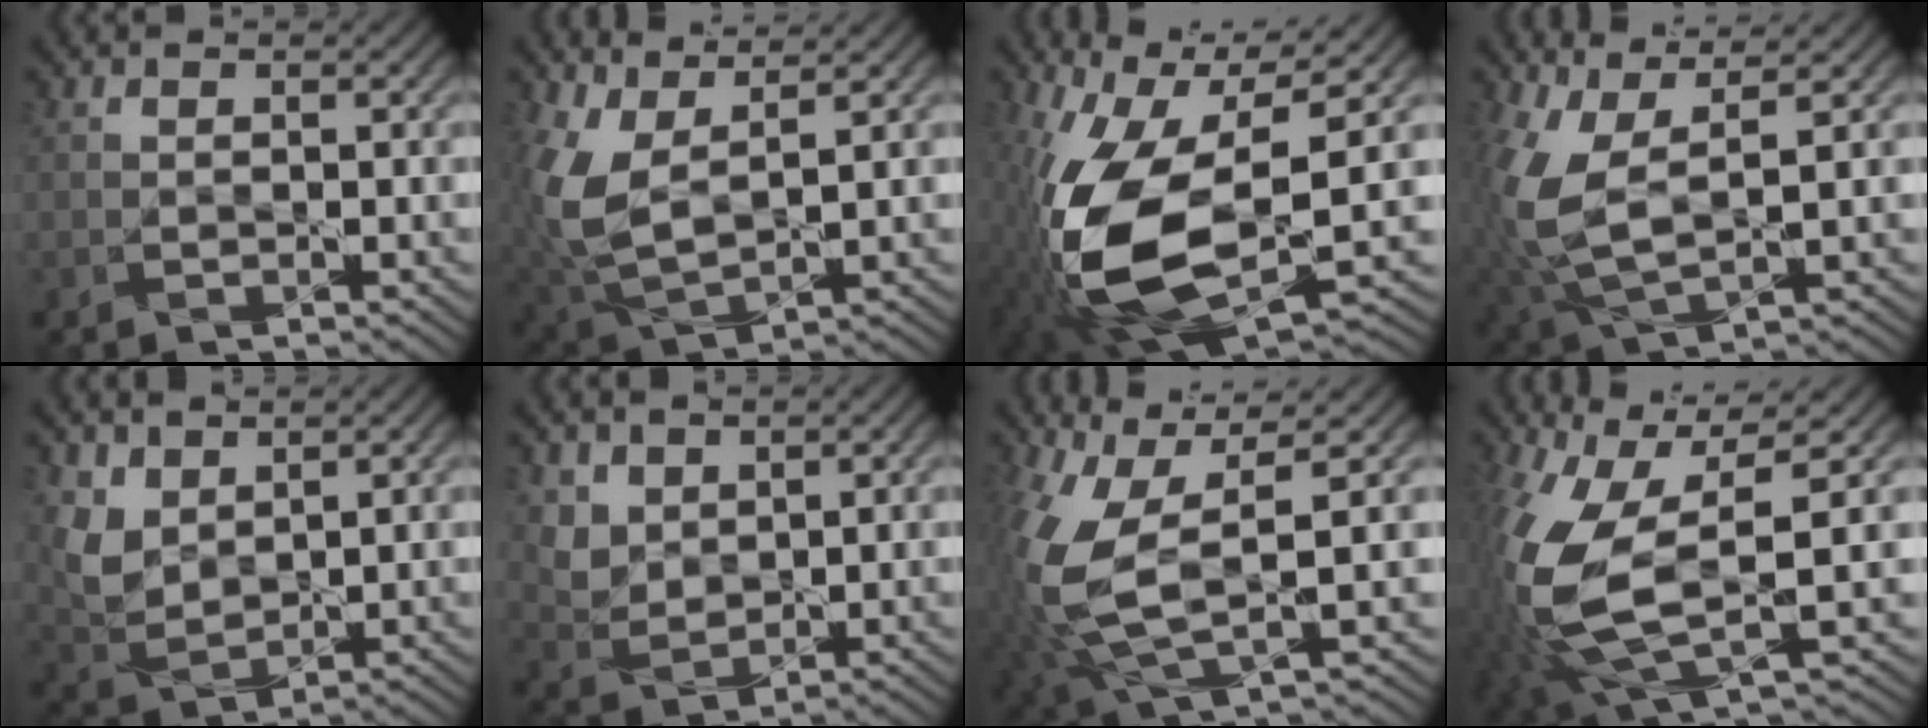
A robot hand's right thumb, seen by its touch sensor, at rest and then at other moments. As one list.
[{"total": 8.6, "force": [2.7, 4.5, 6.8], "torque": [-0.178, -0.010, 0.053]}, {"total": 16.5, "force": [-2.0, 8.5, 13.9], "torque": [-0.309, -0.033, -0.027]}, {"total": 9.6, "force": [1.2, 4.8, 8.3], "torque": [-0.213, -0.014, 0.027]}, {"total": 5.5, "force": [3.0, 3.5, 3.0], "torque": [-0.081, -0.010, 0.066]}, {"total": 4.2, "force": [2.5, 2.9, 1.7], "torque": [-0.054, -0.010, 0.054]}, {"total": 11.9, "force": [0.3, 5.8, 10.4], "torque": [-0.266, -0.026, 0.017]}, {"total": 14.0, "force": [-0.1, 7.0, 12.1], "torque": [-0.308, -0.044, 0.017]}]